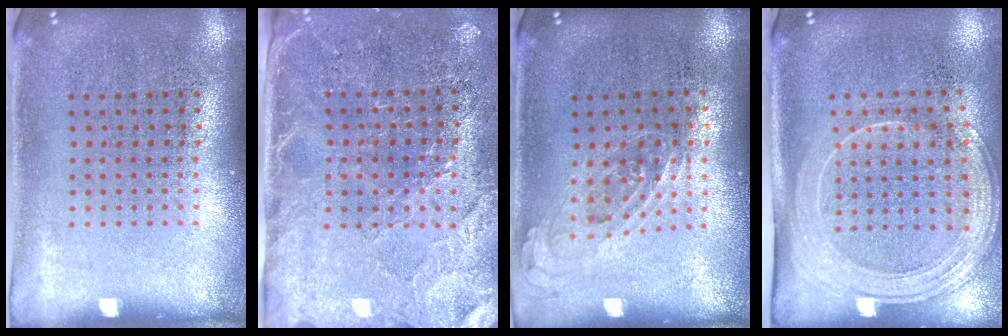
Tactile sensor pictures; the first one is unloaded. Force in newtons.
{"total": 2.9, "press": 2.7, "slide": 1.1}
{"total": 0.8, "press": 0.7, "slide": 0.4}
{"total": 2.0, "press": 1.8, "slide": 1.0}